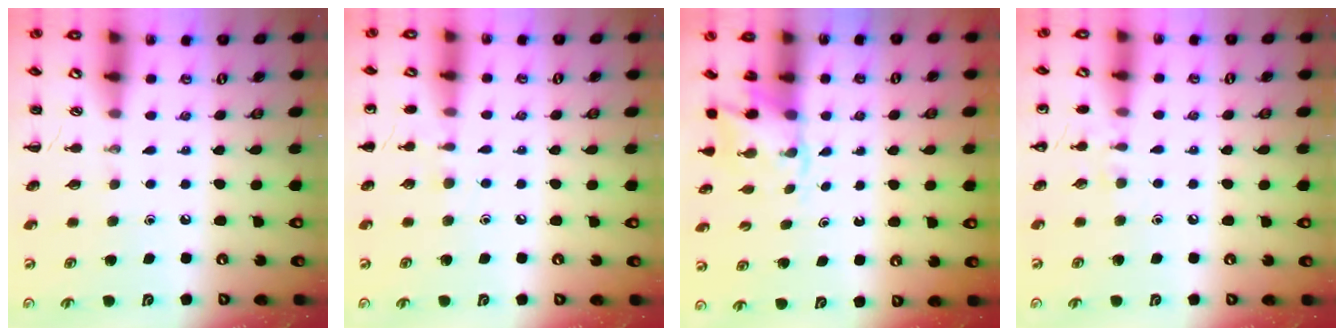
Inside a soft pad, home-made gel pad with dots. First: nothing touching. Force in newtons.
{"total": 5.5, "press": 5.2, "slide": 1.8}
{"total": 2.8, "press": 2.6, "slide": 1.0}
{"total": 6.2, "press": 6.0, "slide": 1.9}